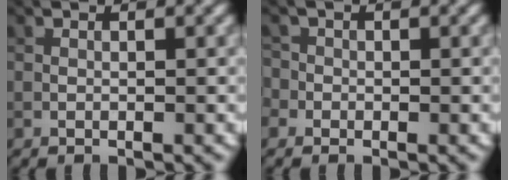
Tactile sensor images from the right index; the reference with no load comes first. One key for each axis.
{"total": 1.6, "fx": -0.1, "fy": 1.5, "fz": 0.4, "tx": 0.000, "ty": 0.007, "tz": -0.018}